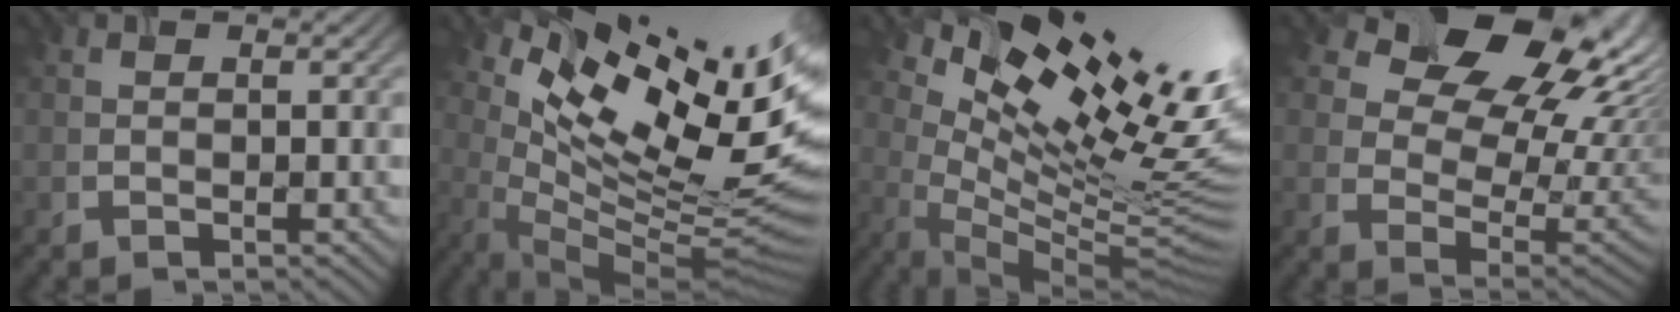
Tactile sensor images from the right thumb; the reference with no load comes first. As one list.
[{"total": 14.6, "force": [6.6, 5.9, 11.7], "torque": [-0.202, 0.002, 0.126]}, {"total": 16.8, "force": [8.6, 5.8, 13.2], "torque": [-0.219, 0.013, 0.141]}, {"total": 16.0, "force": [7.9, 10.4, 9.3], "torque": [-0.155, 0.017, 0.138]}]